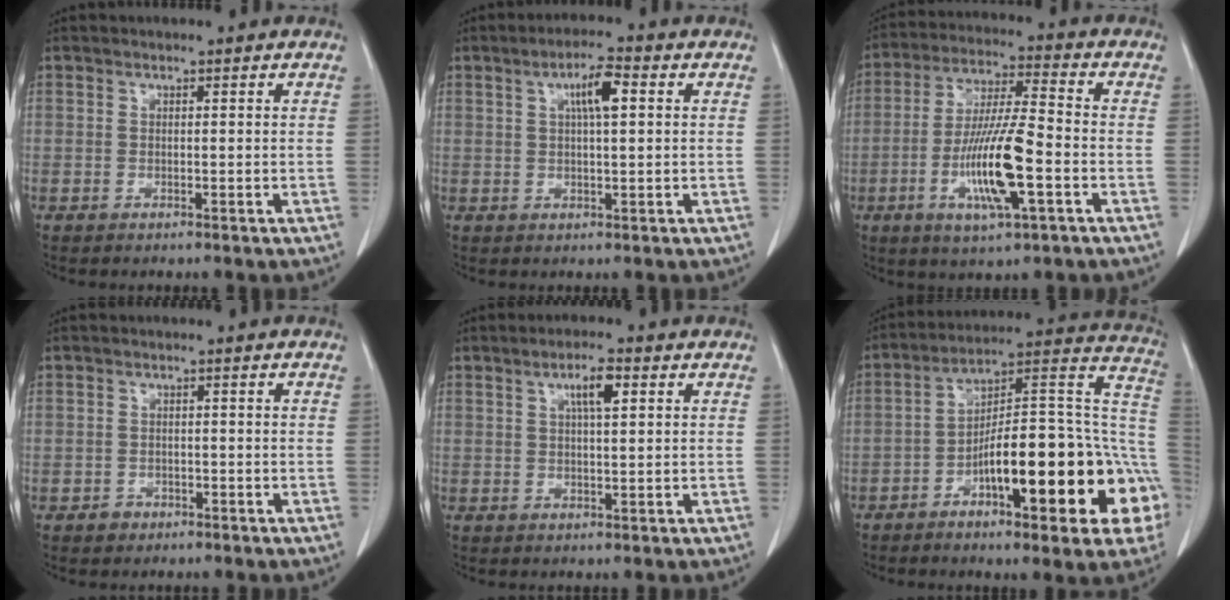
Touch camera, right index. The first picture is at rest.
{"total": 5.3, "force": [1.6, 1.0, 5.0], "torque": [-0.088, 0.008, 0.026]}
{"total": 13.2, "force": [-4.0, 1.4, 12.6], "torque": [-0.244, -0.009, -0.074]}
{"total": 1.7, "force": [-1.0, 1.4, 0.2], "torque": [0.000, 0.006, -0.017]}
{"total": 4.3, "force": [1.6, 0.8, 3.9], "torque": [-0.069, 0.003, 0.027]}
{"total": 24.5, "force": [-7.7, 5.8, 22.5], "torque": [-0.235, 0.029, -0.108]}